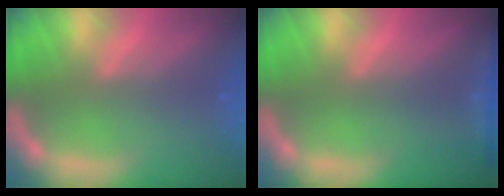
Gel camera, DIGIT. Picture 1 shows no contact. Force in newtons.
{"total": 2.4}